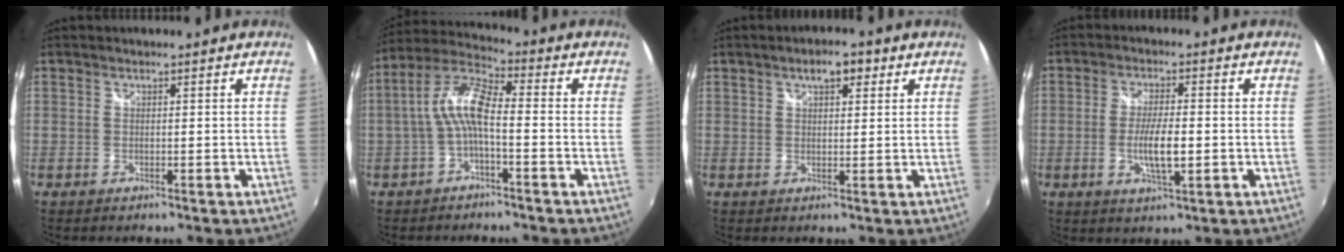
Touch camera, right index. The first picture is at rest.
{"total": 8.4, "force": [-1.6, 2.4, 7.8], "torque": [-0.178, 0.020, -0.031]}
{"total": 4.4, "force": [2.3, 2.0, 3.1], "torque": [-0.047, 0.013, 0.035]}
{"total": 6.6, "force": [-1.4, 1.6, 6.2], "torque": [-0.118, -0.008, -0.021]}